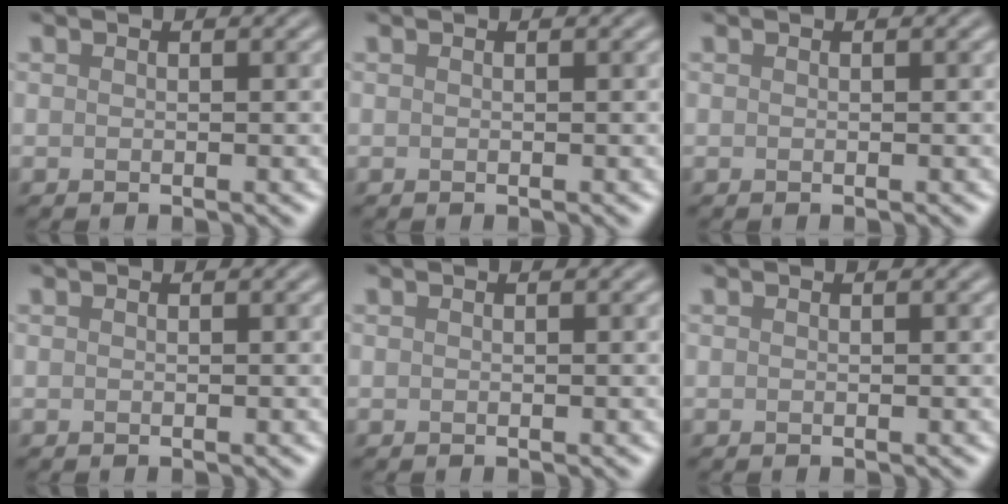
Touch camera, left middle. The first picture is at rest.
{"total": 0.0}
{"total": 0.0}
{"total": 0.0}
{"total": 0.0}
{"total": 0.0}